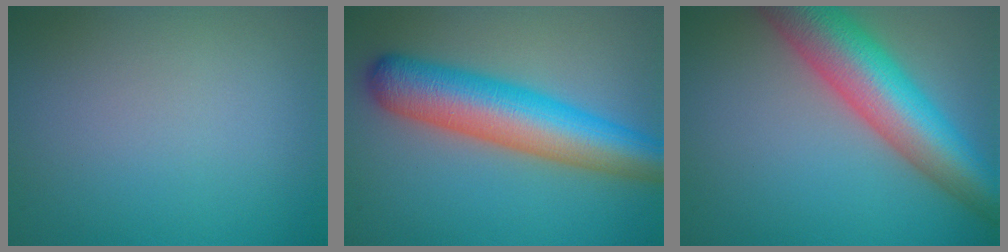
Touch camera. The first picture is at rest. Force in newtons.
{"total": 8.9, "press": 8.9, "slide": 0.2}
{"total": 10.2, "press": 10.2, "slide": 0.5}